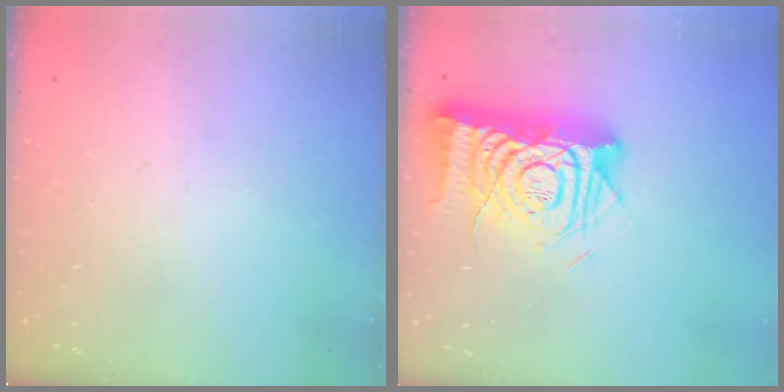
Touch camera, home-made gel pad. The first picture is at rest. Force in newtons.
{"total": 14.1, "press": 14.0, "slide": 2.0}